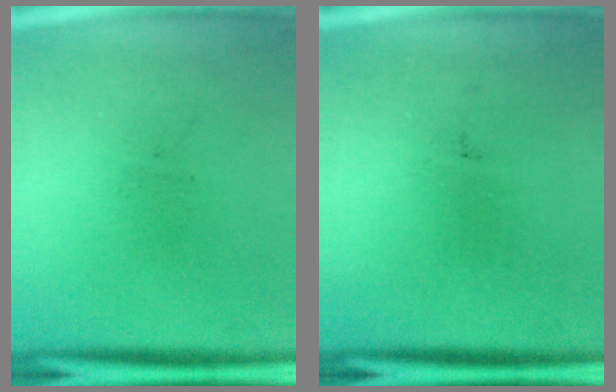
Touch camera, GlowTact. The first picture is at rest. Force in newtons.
{"total": 0.0}